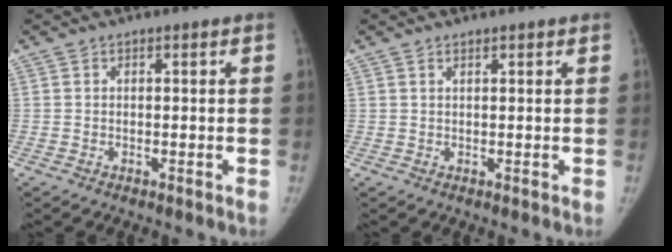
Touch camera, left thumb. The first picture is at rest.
{"total": 0.7, "force": [0.6, 0.3, 0.3], "torque": [-0.007, -0.004, 0.009]}